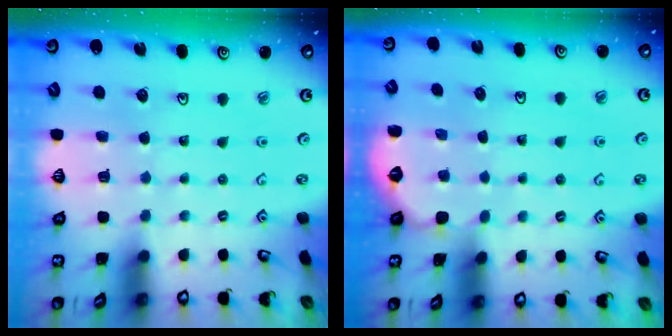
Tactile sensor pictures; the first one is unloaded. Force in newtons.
{"total": 1.4, "press": 1.4, "slide": 0.1}